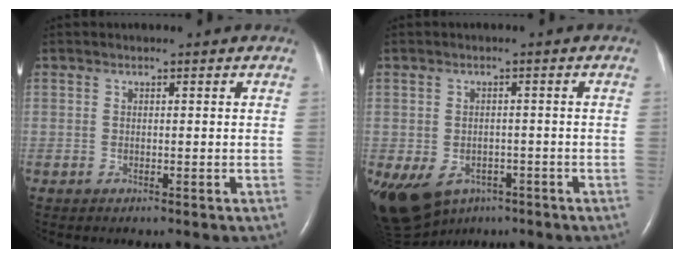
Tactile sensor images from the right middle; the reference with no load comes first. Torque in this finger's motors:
{"motor_torque": [1.07, -1.07, 0.33, 0.19]}